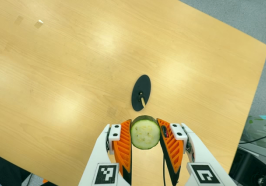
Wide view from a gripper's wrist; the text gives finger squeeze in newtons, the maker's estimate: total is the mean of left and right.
{"total": 10.6, "left": 10.1, "right": 11.0}